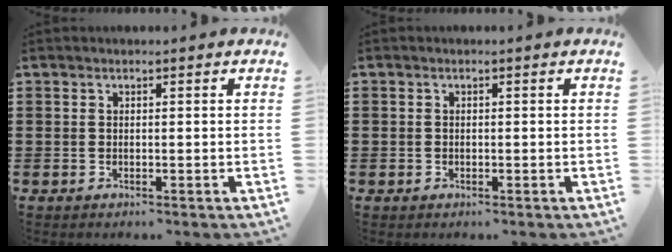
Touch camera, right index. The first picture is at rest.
{"total": 0.7, "force": [-0.4, 0.5, 0.1], "torque": [-0.003, 0.002, -0.010]}